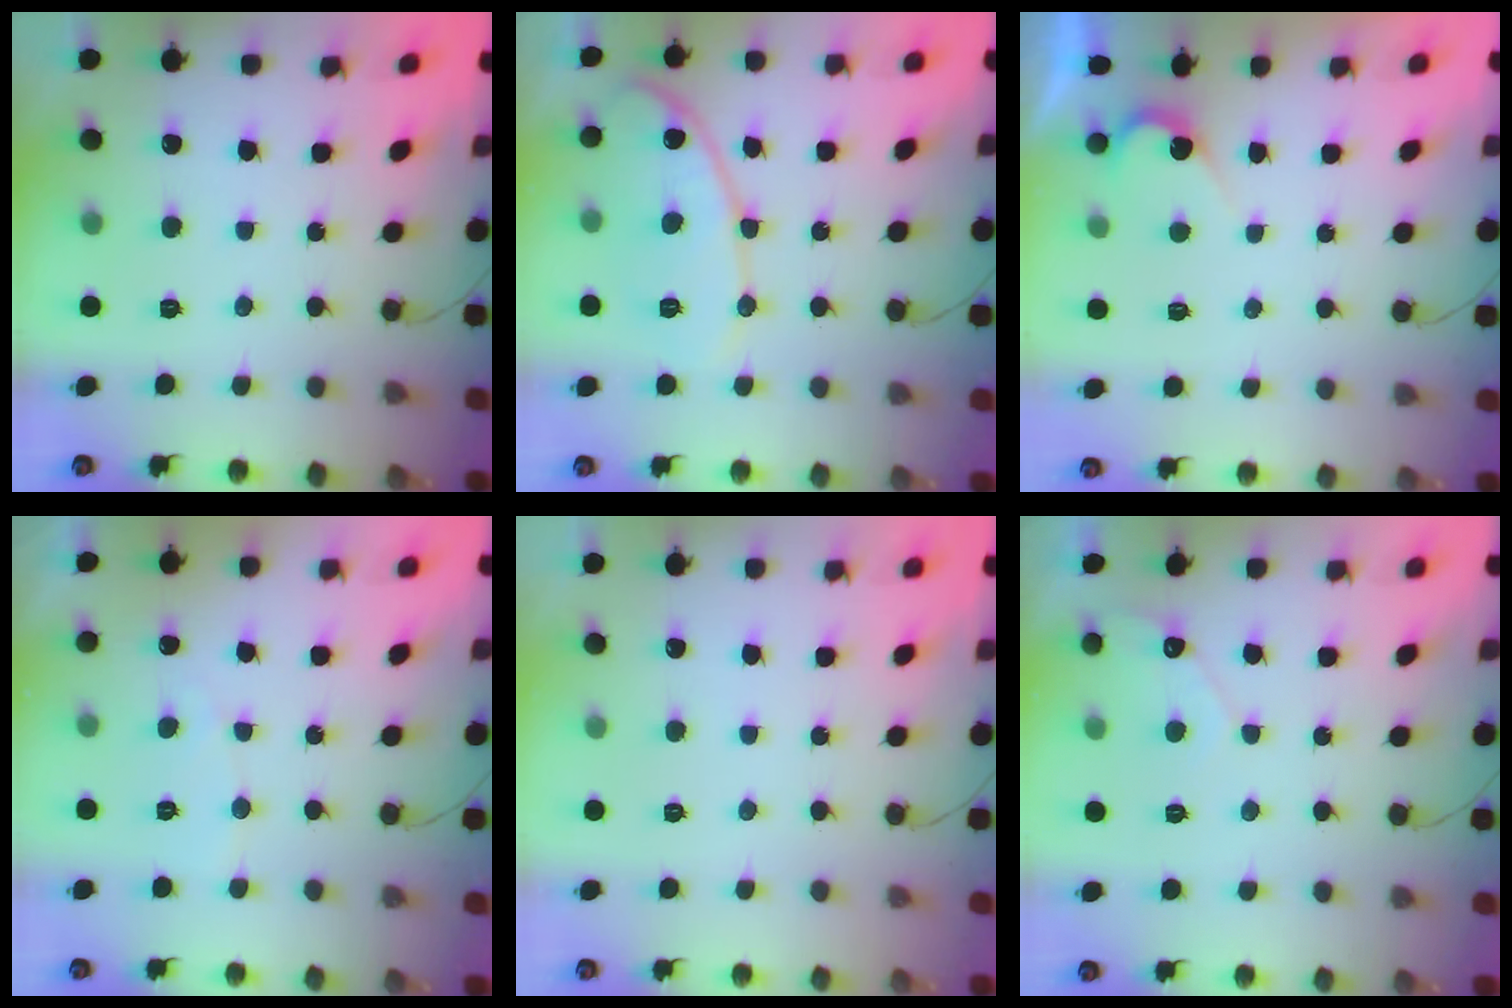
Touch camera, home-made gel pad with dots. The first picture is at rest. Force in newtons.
{"total": 11.5, "press": 11.5, "slide": 0.6}
{"total": 3.0, "press": 3.0, "slide": 0.3}
{"total": 2.6, "press": 2.6, "slide": 0.2}
{"total": 0.0}
{"total": 4.1, "press": 4.1, "slide": 0.2}